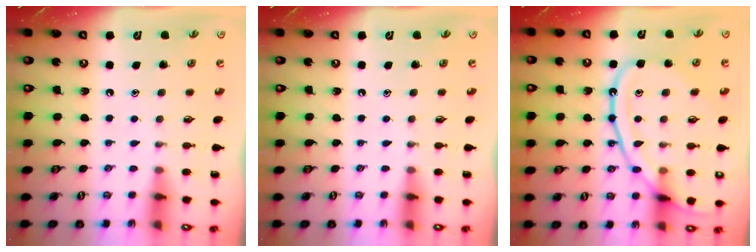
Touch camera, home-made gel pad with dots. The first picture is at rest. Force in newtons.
{"total": 0.0}
{"total": 16.6, "press": 16.5, "slide": 1.4}